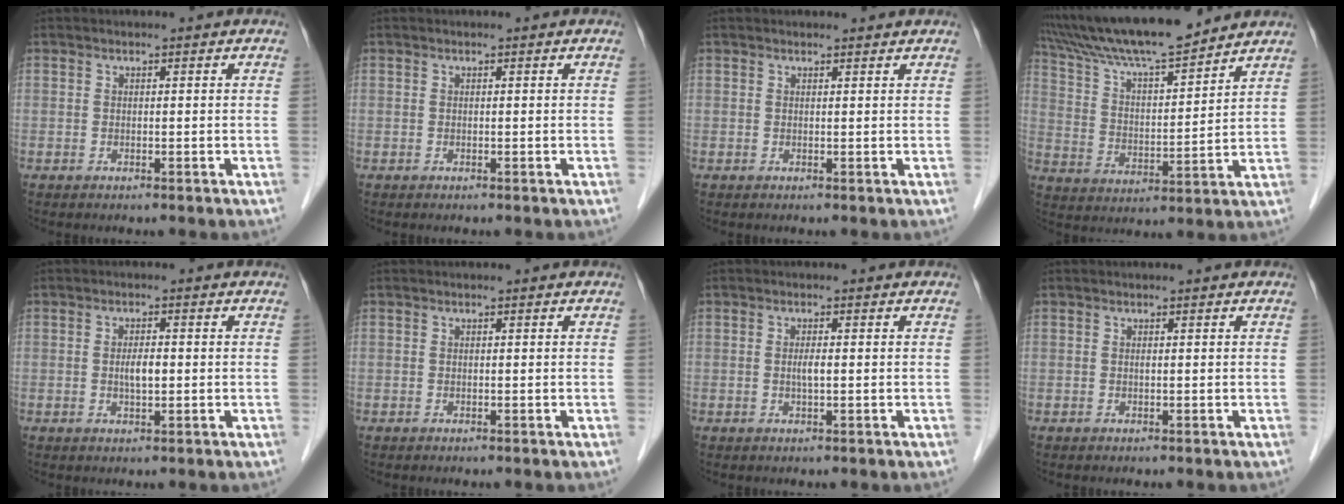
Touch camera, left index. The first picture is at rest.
{"total": 0.0}
{"total": 2.1, "force": [2.1, 0.2, 0.3], "torque": [-0.009, 0.007, 0.024]}
{"total": 16.4, "force": [14.7, 1.3, 7.1], "torque": [-0.134, 0.014, 0.254]}
{"total": 2.5, "force": [-0.1, 0.8, 2.4], "torque": [-0.045, 0.001, -0.001]}
{"total": 0.0}
{"total": 1.5, "force": [0.0, 0.2, 1.5], "torque": [-0.029, 0.000, -0.001]}
{"total": 0.0}